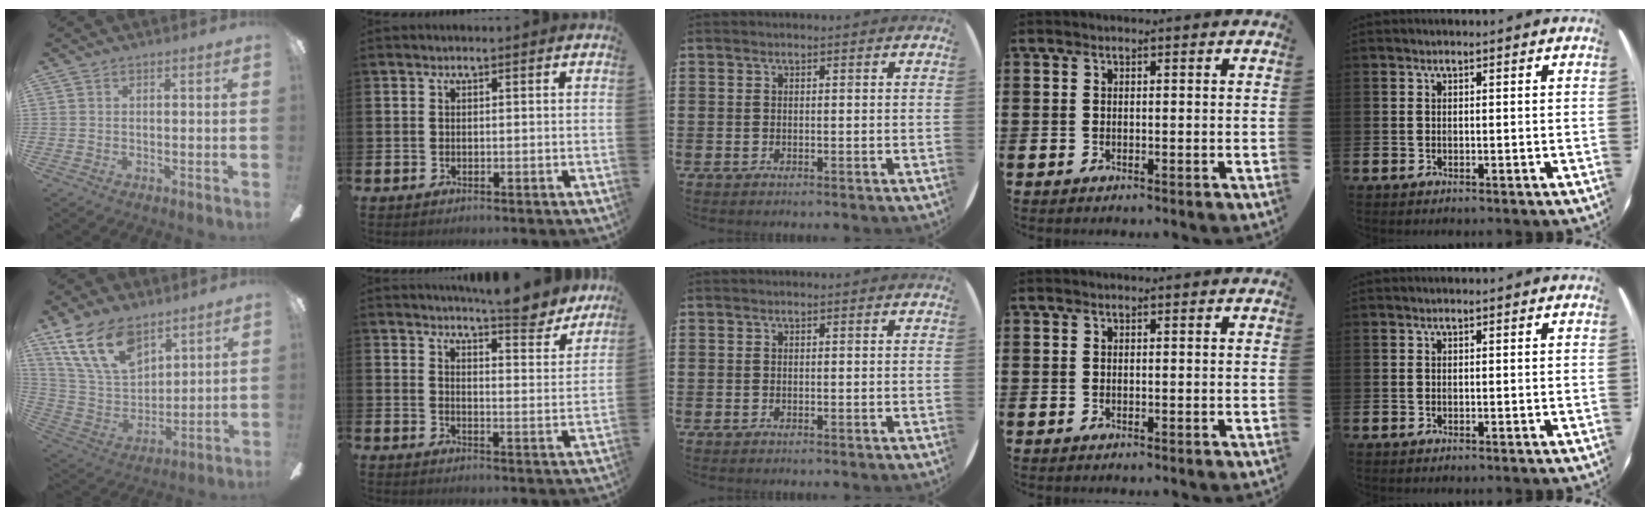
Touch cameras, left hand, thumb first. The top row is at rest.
{"thumb": {"total": 17.0, "force": [11.1, 9.1, 9.1], "torque": [-0.192, -0.041, 0.210]}, "index": {"total": 7.0, "force": [6.8, 0.5, 1.7], "torque": [-0.023, -0.049, 0.118]}}